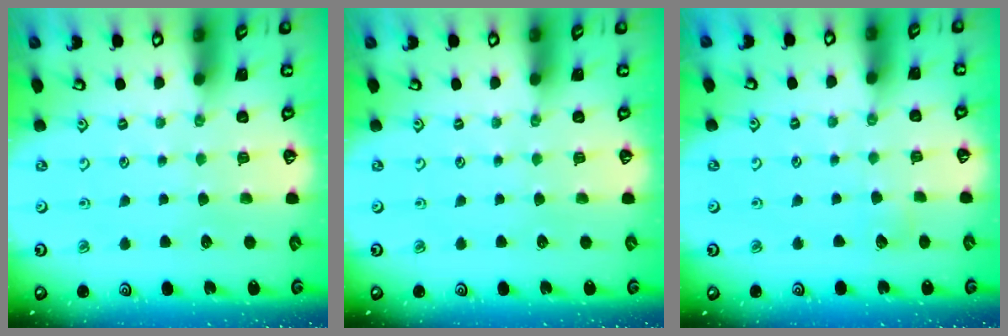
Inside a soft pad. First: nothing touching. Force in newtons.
{"total": 0.0}
{"total": 2.9, "press": 2.9, "slide": 0.4}